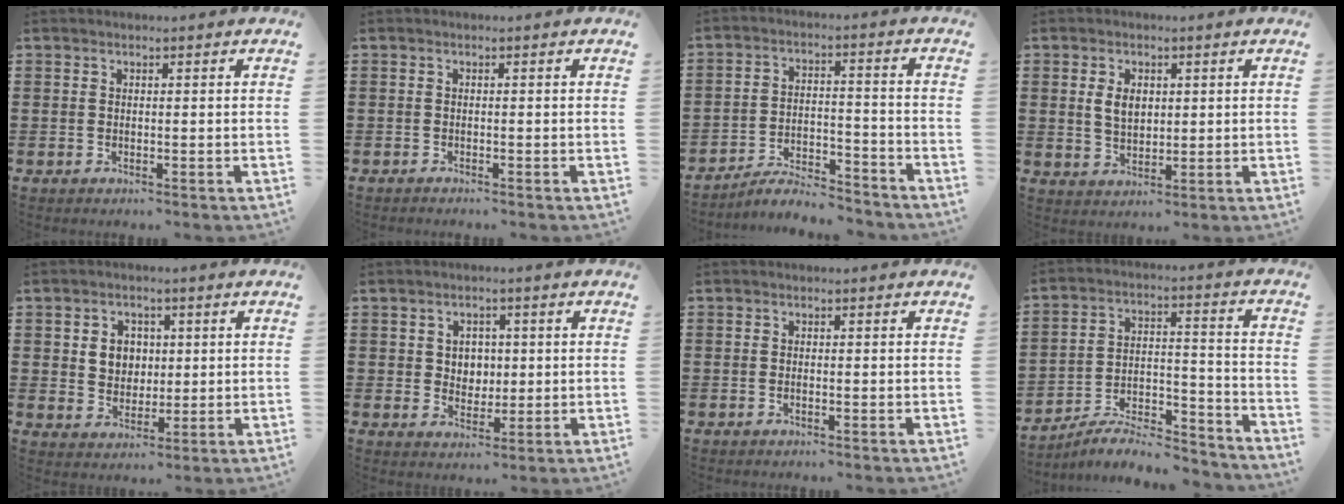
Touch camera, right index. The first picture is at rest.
{"total": 0.6, "force": [-0.5, -0.1, 0.0], "torque": [-0.002, -0.003, -0.011]}
{"total": 5.7, "force": [-5.4, 0.5, 1.6], "torque": [-0.035, 0.005, -0.106]}
{"total": 3.9, "force": [0.8, 2.4, 2.9], "torque": [-0.055, 0.007, 0.011]}
{"total": 4.4, "force": [0.9, 3.9, 1.9], "torque": [-0.045, 0.010, 0.012]}
{"total": 3.2, "force": [0.7, 2.9, 1.1], "torque": [-0.034, 0.011, 0.010]}
{"total": 0.5, "force": [-0.3, 0.0, 0.4], "torque": [-0.010, -0.005, -0.004]}
{"total": 7.7, "force": [-7.0, 1.5, 2.8], "torque": [-0.040, 0.016, -0.133]}